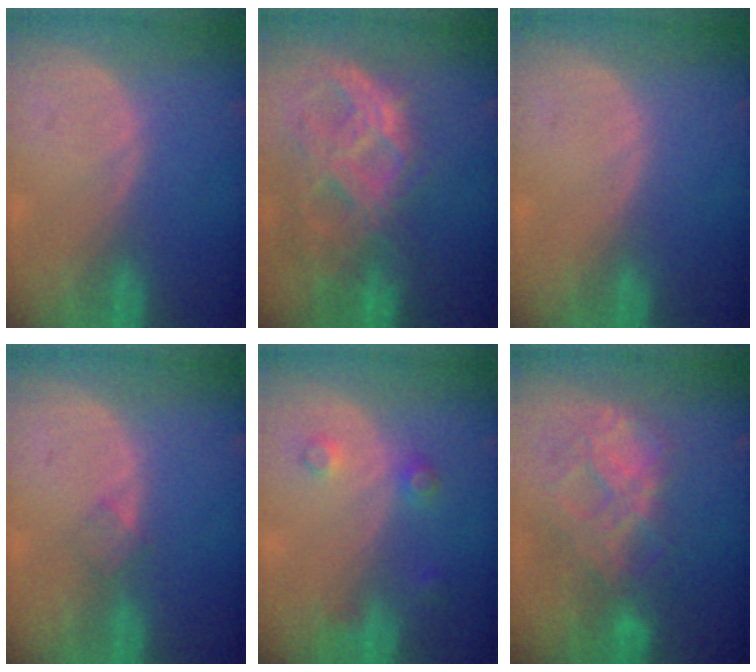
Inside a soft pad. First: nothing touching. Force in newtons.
{"total": 11.4, "press": 9.6, "slide": 6.2}
{"total": 0.0}
{"total": 1.8, "press": 1.8, "slide": 0.2}
{"total": 3.2, "press": 3.2, "slide": 0.4}
{"total": 8.7, "press": 7.5, "slide": 4.3}